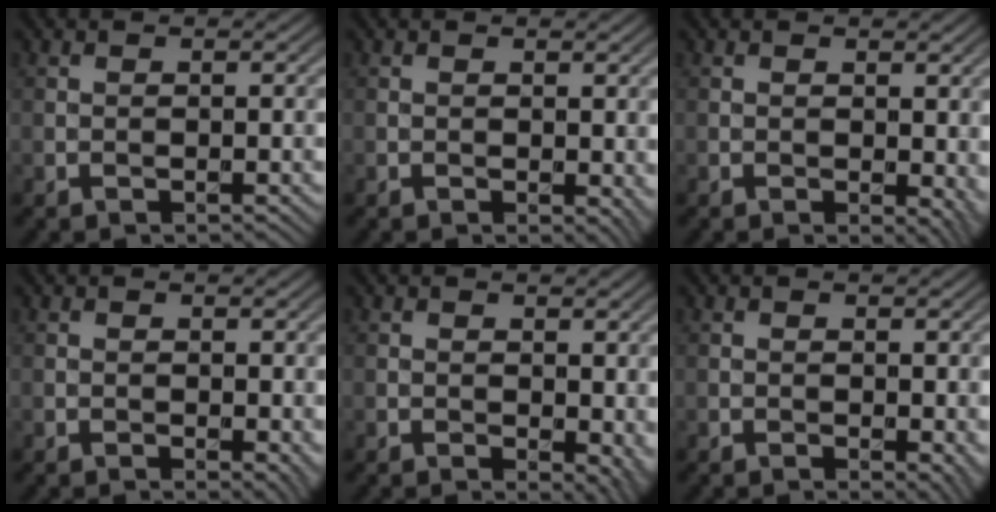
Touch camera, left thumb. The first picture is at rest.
{"total": 1.7, "force": [0.0, 1.0, 1.3], "torque": [-0.014, -0.007, 0.003]}
{"total": 3.0, "force": [0.0, 1.7, 2.4], "torque": [-0.025, -0.007, 0.003]}
{"total": 1.8, "force": [-0.1, 1.0, 1.5], "torque": [-0.016, -0.008, 0.001]}
{"total": 4.1, "force": [-0.1, 2.5, 3.2], "torque": [-0.035, -0.012, 0.001]}
{"total": 2.1, "force": [-0.2, 1.1, 1.7], "torque": [-0.019, -0.008, 0.000]}